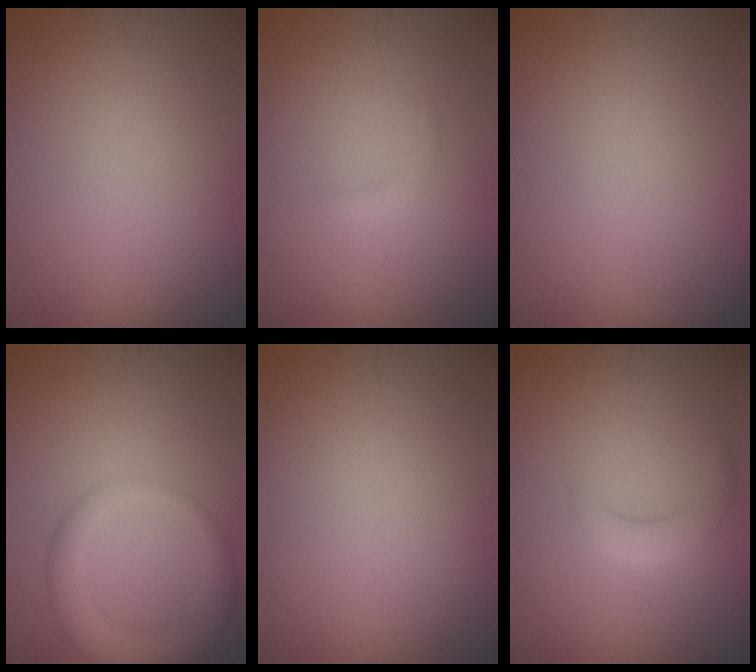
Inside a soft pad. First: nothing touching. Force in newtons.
{"total": 0.8, "press": 0.8, "slide": 0.1}
{"total": 0.6, "press": 0.6, "slide": 0.1}
{"total": 4.9, "press": 4.9, "slide": 0.2}
{"total": 0.0}
{"total": 2.4, "press": 2.4, "slide": 0.2}